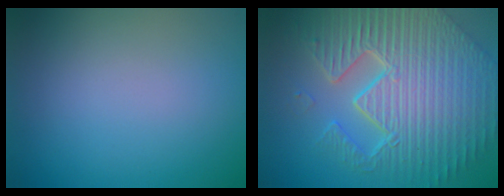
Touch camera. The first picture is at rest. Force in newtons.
{"total": 11.4, "press": 7.4, "slide": 8.7}